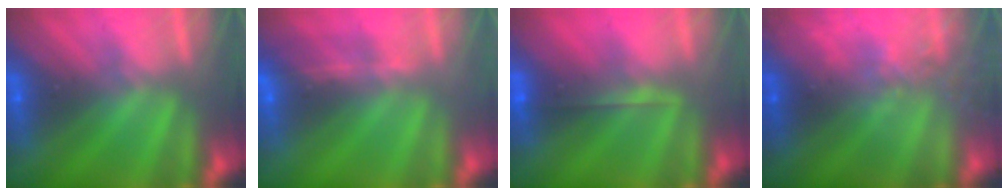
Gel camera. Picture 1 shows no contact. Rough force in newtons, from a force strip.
{"total": 1.3}
{"total": 2.6}
{"total": 2.3}